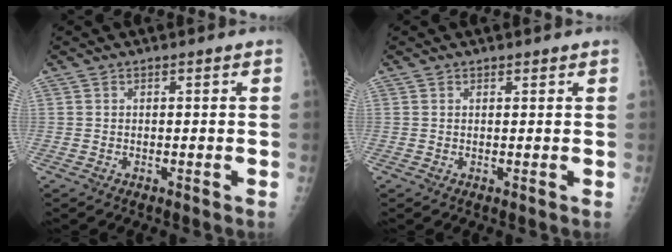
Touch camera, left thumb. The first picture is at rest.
{"total": 0.6, "force": [0.5, 0.3, 0.0], "torque": [0.000, -0.004, 0.006]}